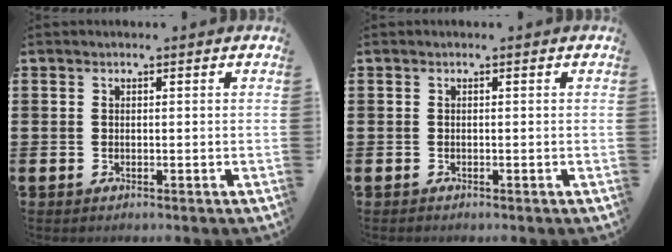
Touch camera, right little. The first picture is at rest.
{"total": 0.0}